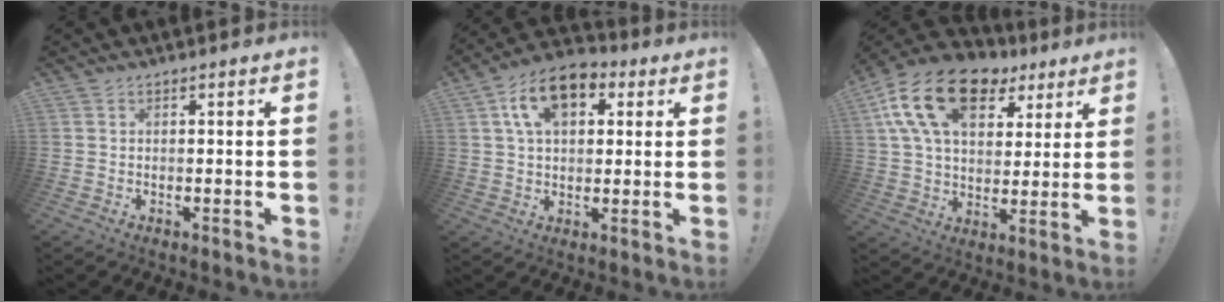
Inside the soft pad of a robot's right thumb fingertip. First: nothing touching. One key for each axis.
{"total": 13.0, "fx": 5.4, "fy": 8.1, "fz": 8.6, "tx": -0.136, "ty": -0.007, "tz": 0.100}
{"total": 20.3, "fx": 9.7, "fy": 12.1, "fz": 13.2, "tx": -0.231, "ty": -0.037, "tz": 0.174}